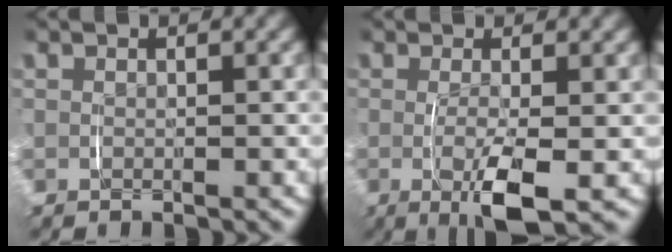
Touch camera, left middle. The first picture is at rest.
{"total": 4.6, "force": [-0.9, 1.0, 4.4], "torque": [-0.068, -0.012, -0.012]}